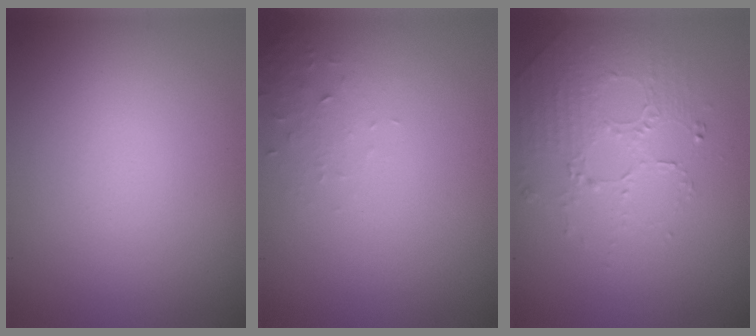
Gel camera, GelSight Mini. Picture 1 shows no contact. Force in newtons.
{"total": 1.2, "press": 1.2, "slide": 0.1}
{"total": 1.9, "press": 1.5, "slide": 1.1}